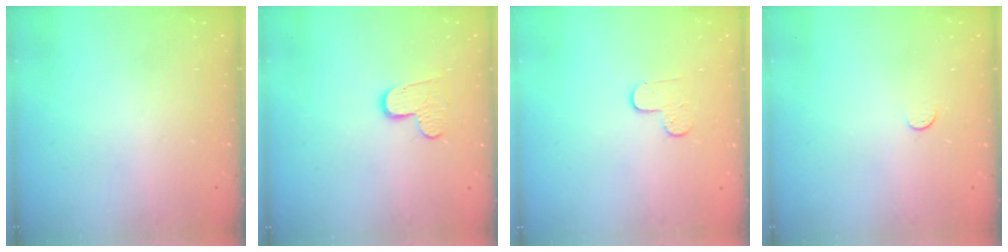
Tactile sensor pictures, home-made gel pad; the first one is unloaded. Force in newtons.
{"total": 8.3, "press": 8.3, "slide": 0.5}
{"total": 4.3, "press": 4.3, "slide": 0.4}
{"total": 3.0, "press": 3.0, "slide": 0.3}